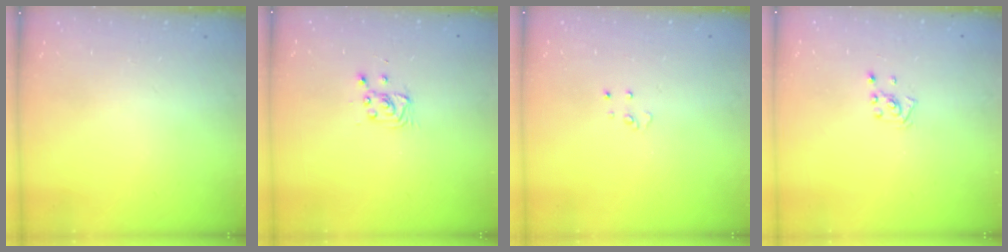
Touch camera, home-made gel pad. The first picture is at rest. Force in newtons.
{"total": 2.9, "press": 2.9, "slide": 0.4}
{"total": 2.9, "press": 2.9, "slide": 0.2}
{"total": 2.0, "press": 2.0, "slide": 0.6}